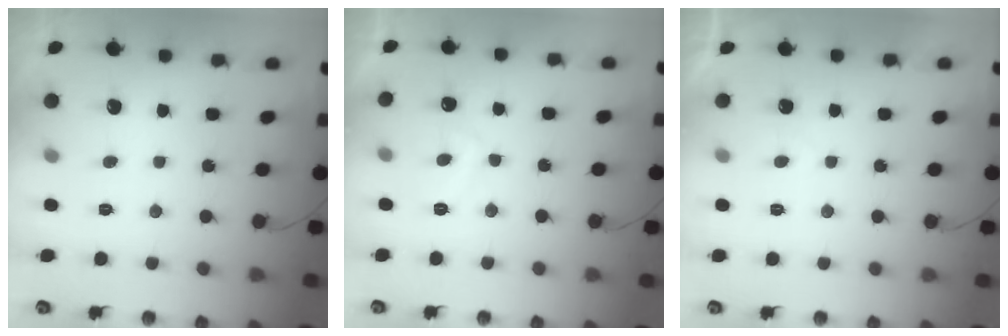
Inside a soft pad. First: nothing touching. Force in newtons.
{"total": 3.5, "press": 3.4, "slide": 0.7}
{"total": 0.7, "press": 0.4, "slide": 0.6}